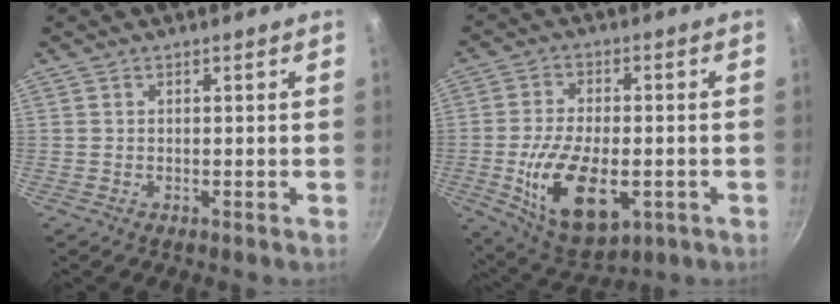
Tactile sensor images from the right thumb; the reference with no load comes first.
{"total": 15.9, "force": [-4.0, 8.4, 12.9], "torque": [-0.215, 0.001, -0.051]}